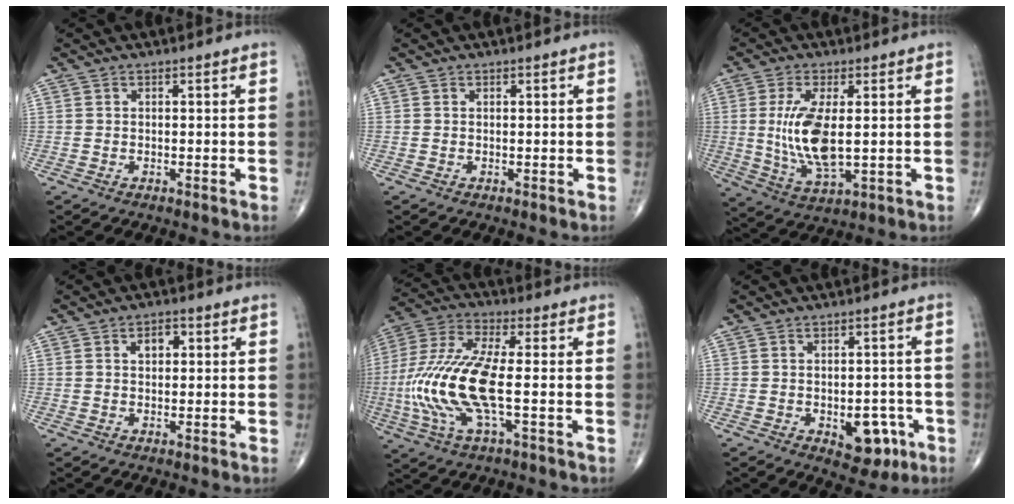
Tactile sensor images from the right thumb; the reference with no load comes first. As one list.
[{"total": 0.0}, {"total": 11.3, "force": [0.7, 4.3, 10.4], "torque": [-0.216, -0.019, 0.024]}, {"total": 3.2, "force": [0.9, 2.0, 2.3], "torque": [-0.028, 0.005, 0.011]}, {"total": 17.0, "force": [-2.2, 5.2, 16.1], "torque": [-0.375, 0.014, -0.045]}, {"total": 7.9, "force": [-3.0, 4.6, 5.7], "torque": [-0.039, 0.016, -0.028]}]